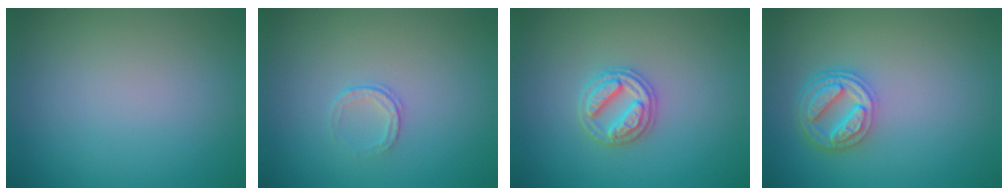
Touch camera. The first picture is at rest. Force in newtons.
{"total": 1.0, "press": 0.7, "slide": 0.7}
{"total": 2.7, "press": 2.7, "slide": 0.3}
{"total": 4.4, "press": 3.4, "slide": 2.7}